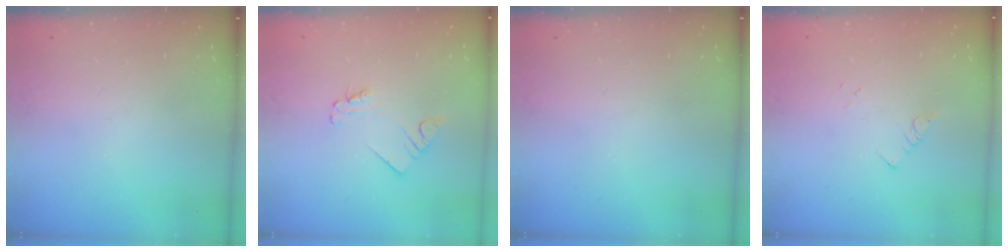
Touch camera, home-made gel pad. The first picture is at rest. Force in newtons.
{"total": 2.0, "press": 2.0, "slide": 0.3}
{"total": 0.0}
{"total": 1.9, "press": 1.9, "slide": 0.2}